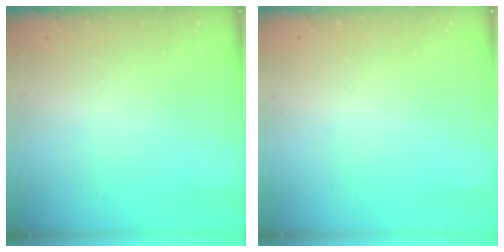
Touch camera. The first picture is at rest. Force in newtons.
{"total": 0.0}